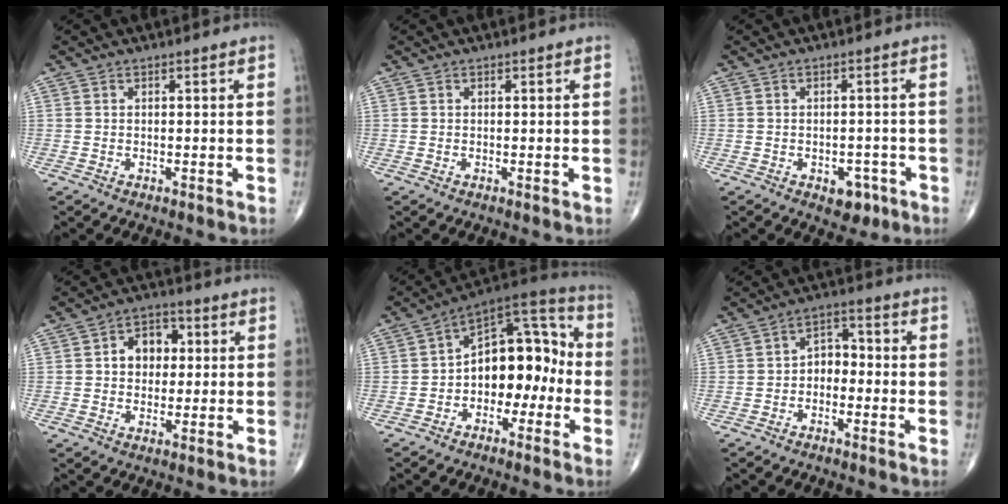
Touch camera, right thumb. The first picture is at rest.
{"total": 0.0}
{"total": 4.4, "force": [-2.1, 2.9, 2.6], "torque": [-0.013, 0.011, -0.023]}
{"total": 7.4, "force": [1.2, 5.6, 4.6], "torque": [-0.035, 0.013, 0.012]}
{"total": 14.4, "force": [-2.4, 9.2, 10.8], "torque": [-0.112, 0.052, -0.050]}
{"total": 5.0, "force": [-1.5, 3.6, 3.1], "torque": [-0.026, 0.032, -0.038]}